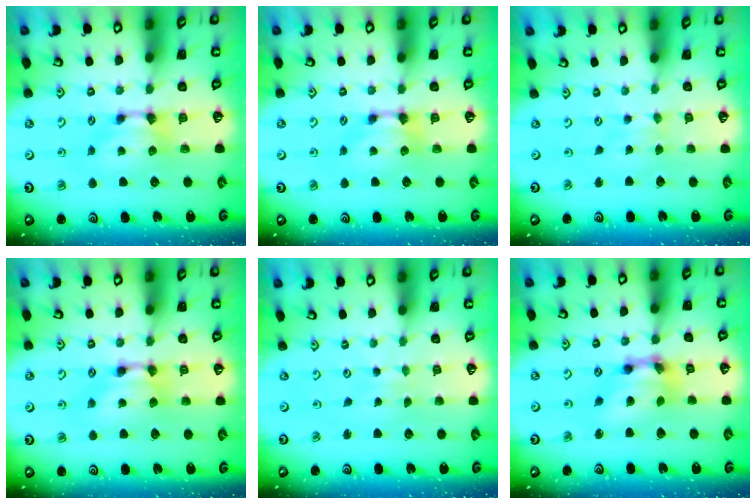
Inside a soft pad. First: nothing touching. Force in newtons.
{"total": 0.0}
{"total": 2.3, "press": 2.3, "slide": 0.1}
{"total": 1.6, "press": 1.5, "slide": 0.1}
{"total": 4.2, "press": 4.2, "slide": 0.3}
{"total": 8.4, "press": 7.8, "slide": 2.9}